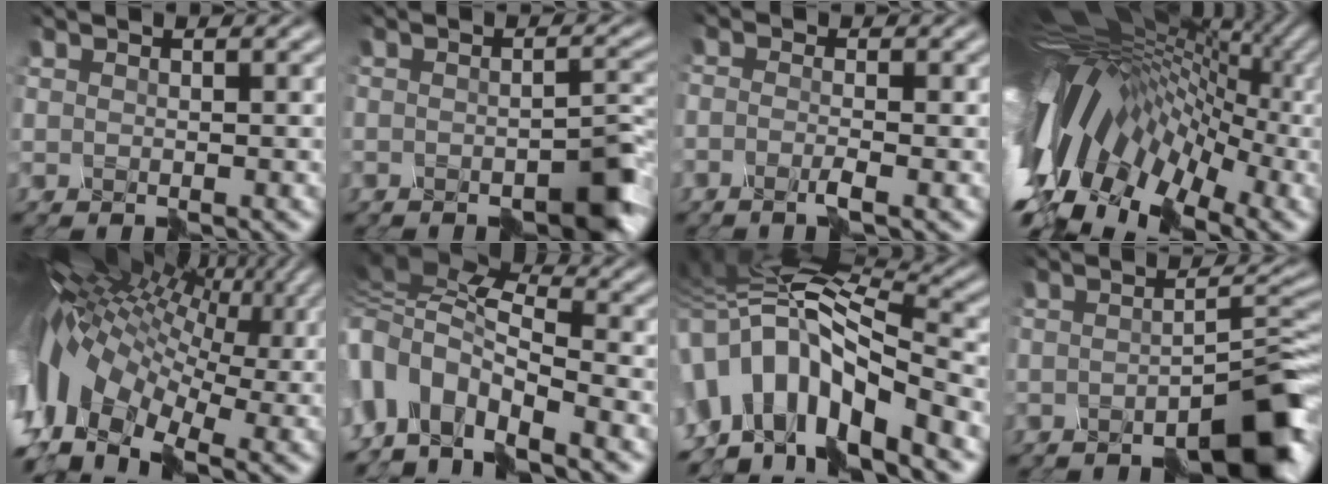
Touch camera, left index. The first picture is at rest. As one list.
[{"total": 5.8, "force": [-4.0, 1.9, 3.8], "torque": [-0.051, -0.011, -0.059]}, {"total": 1.9, "force": [-1.7, -0.8, -0.1], "torque": [-0.015, 0.000, -0.034]}, {"total": 14.0, "force": [-3.7, 8.5, 10.5], "torque": [-0.201, 0.024, -0.066]}, {"total": 12.2, "force": [0.4, 7.8, 9.4], "torque": [-0.199, 0.014, 0.031]}, {"total": 6.5, "force": [-2.6, 3.4, 4.8], "torque": [-0.095, 0.020, -0.069]}, {"total": 10.8, "force": [-4.1, 5.0, 8.7], "torque": [-0.172, 0.020, -0.072]}, {"total": 6.9, "force": [-4.9, 1.3, 4.7], "torque": [-0.054, 0.007, -0.078]}]